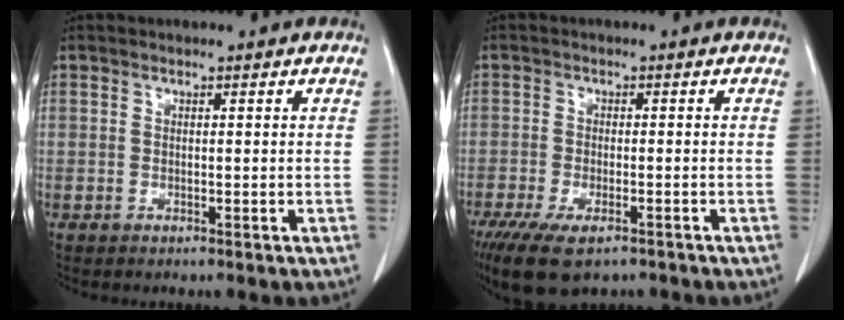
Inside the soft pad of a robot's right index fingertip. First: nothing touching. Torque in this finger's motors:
{"motor_torque": [1.12, -1.02, 0.48, 0.15]}